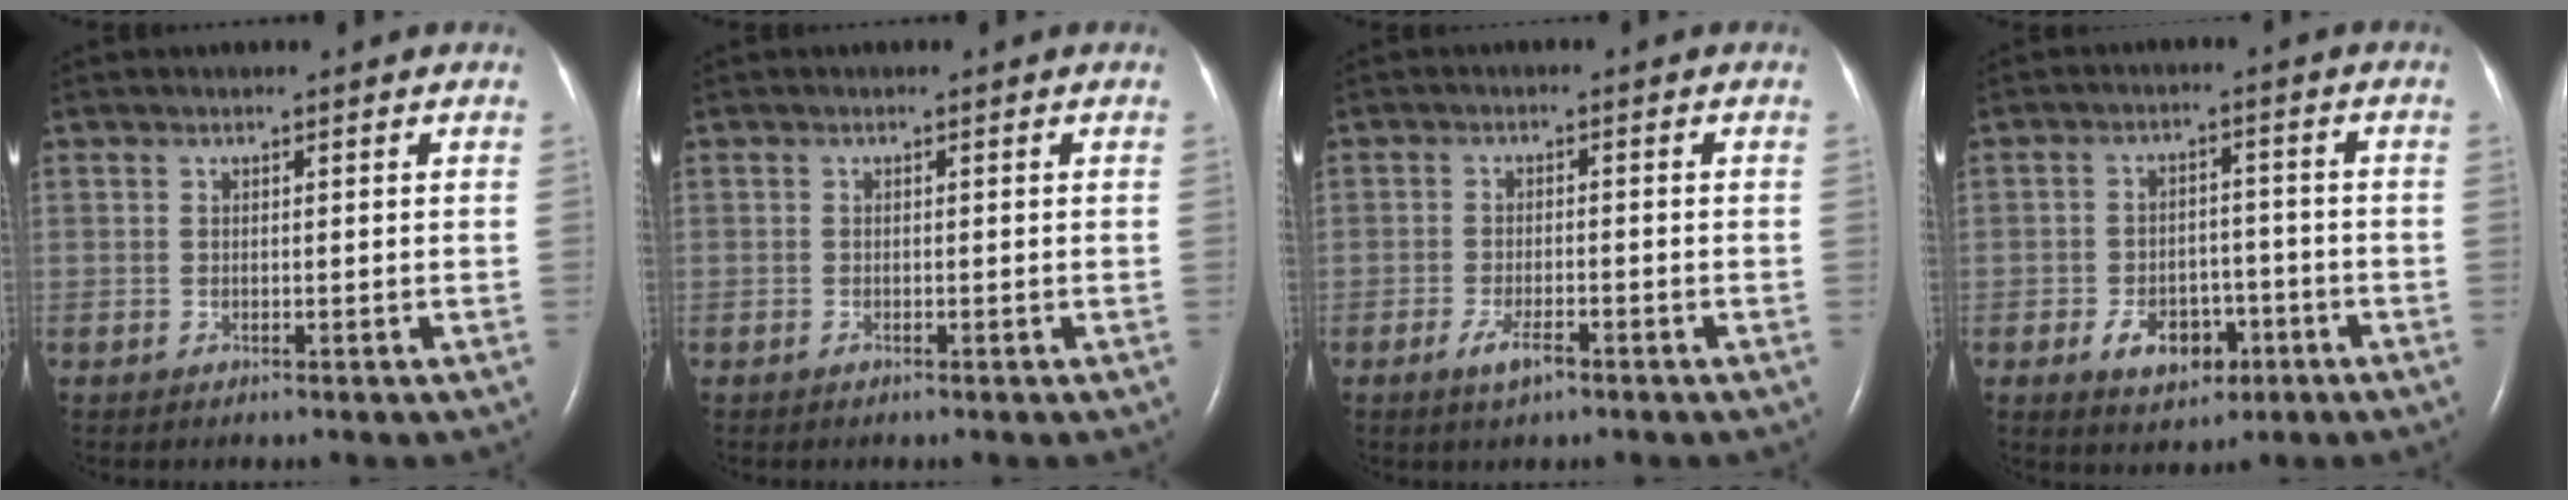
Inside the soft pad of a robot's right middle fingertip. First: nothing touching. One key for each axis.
{"total": 0.0}
{"total": 3.1, "fx": -2.0, "fy": 0.7, "fz": 2.3, "tx": -0.053, "ty": -0.003, "tz": -0.036}
{"total": 6.6, "fx": -3.1, "fy": 4.3, "fz": 4.0, "tx": -0.069, "ty": 0.007, "tz": -0.040}